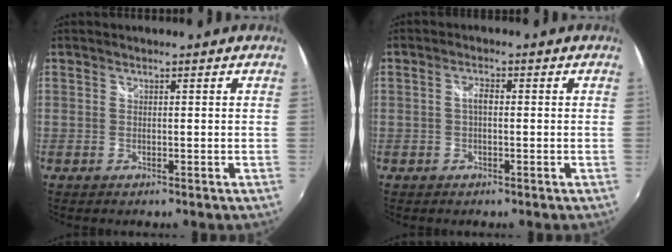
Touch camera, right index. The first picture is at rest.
{"total": 1.8, "force": [-0.2, 0.8, 1.6], "torque": [-0.031, 0.007, -0.006]}